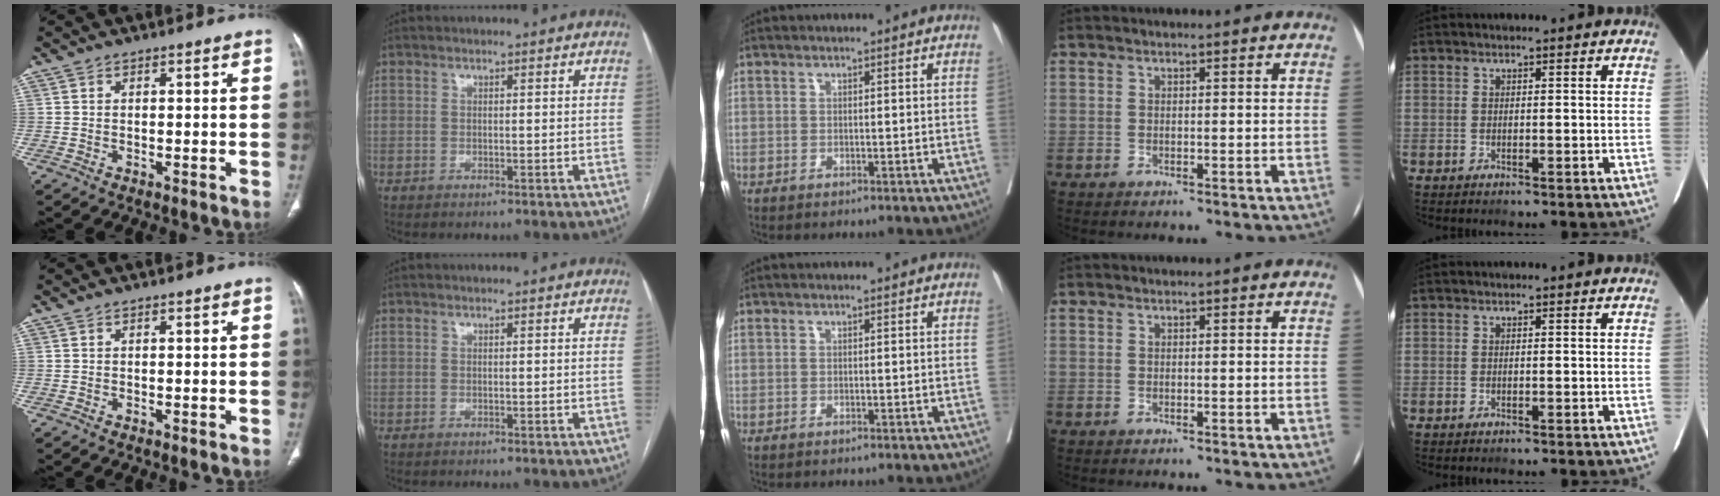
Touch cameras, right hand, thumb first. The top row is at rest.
{}